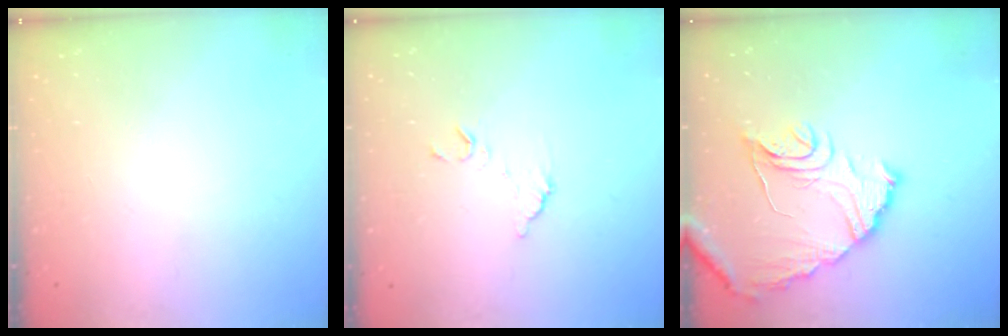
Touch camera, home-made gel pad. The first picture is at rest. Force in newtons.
{"total": 6.9, "press": 6.9, "slide": 0.5}
{"total": 13.6, "press": 13.5, "slide": 1.2}